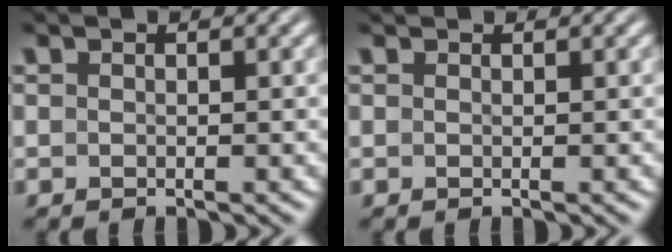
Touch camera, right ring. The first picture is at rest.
{"total": 0.6, "force": [0.4, -0.4, -0.1], "torque": [0.007, -0.003, 0.010]}